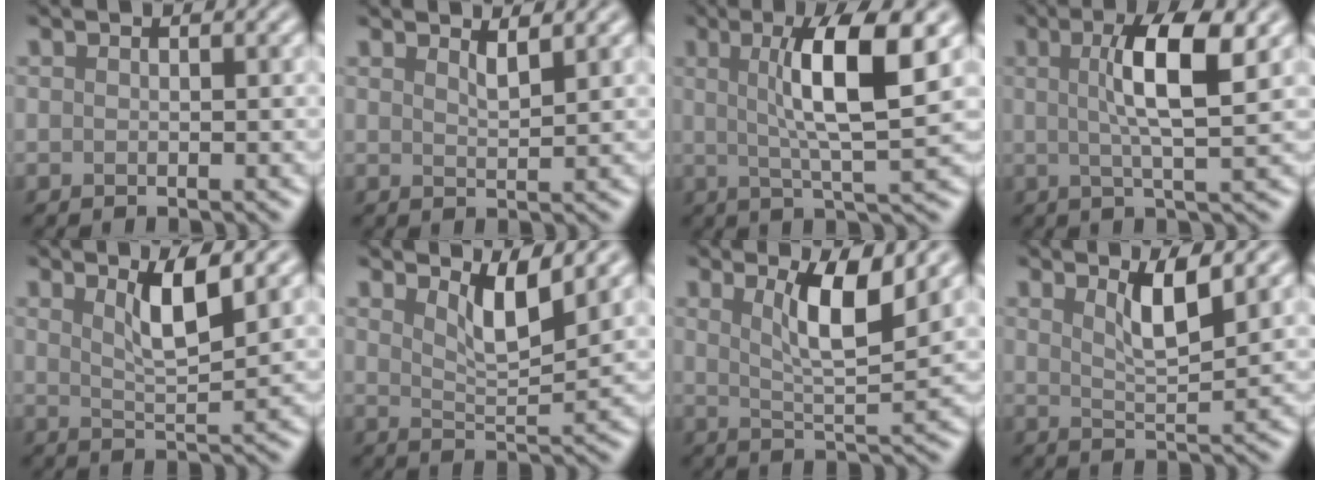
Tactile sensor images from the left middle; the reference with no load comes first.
{"total": 1.4, "force": [1.1, 0.3, 0.9], "torque": [-0.014, 0.000, 0.016]}
{"total": 7.6, "force": [1.6, 1.4, 7.3], "torque": [-0.117, 0.004, 0.024]}
{"total": 6.3, "force": [1.3, 1.4, 6.0], "torque": [-0.098, 0.008, 0.019]}
{"total": 3.7, "force": [1.6, 0.8, 3.2], "torque": [-0.058, -0.005, 0.029]}
{"total": 3.6, "force": [2.2, 0.8, 2.8], "torque": [-0.053, -0.008, 0.036]}
{"total": 5.1, "force": [2.1, 1.2, 4.5], "torque": [-0.081, -0.008, 0.038]}
{"total": 3.4, "force": [1.7, 0.7, 2.9], "torque": [-0.051, -0.005, 0.030]}